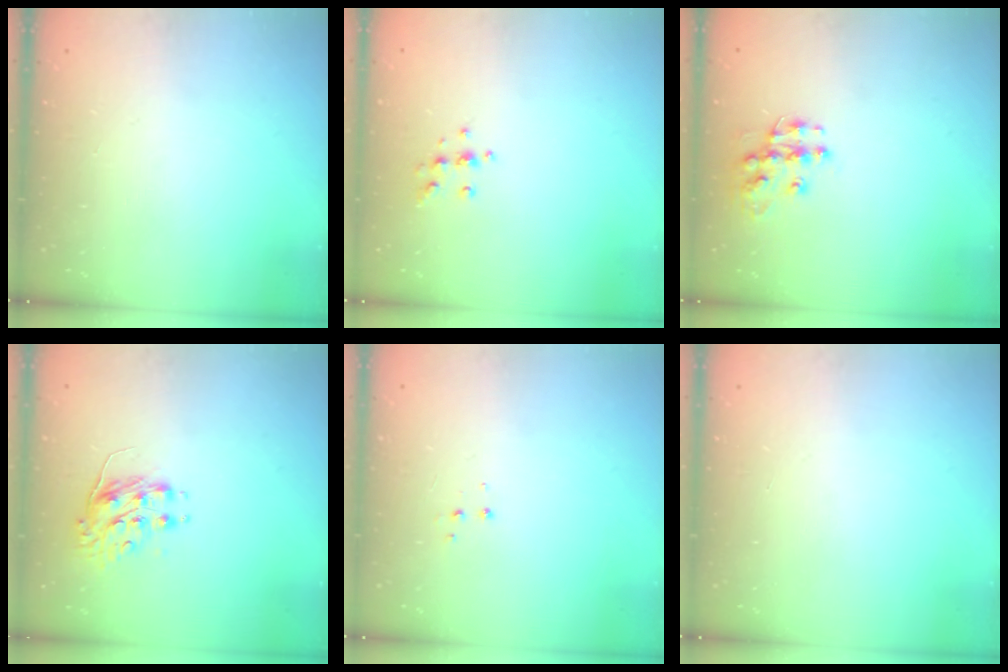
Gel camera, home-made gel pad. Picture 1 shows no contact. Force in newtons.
{"total": 5.7, "press": 5.6, "slide": 1.1}
{"total": 10.0, "press": 10.0, "slide": 0.6}
{"total": 8.0, "press": 8.0, "slide": 0.2}
{"total": 3.3, "press": 3.2, "slide": 0.4}
{"total": 0.0}